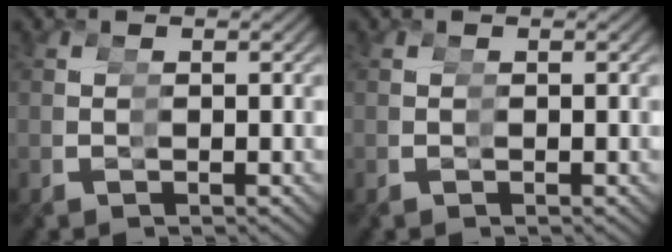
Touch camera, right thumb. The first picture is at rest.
{"total": 0.0}